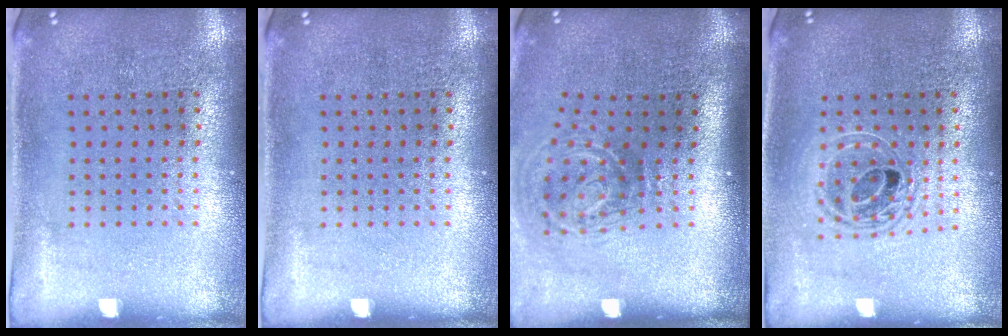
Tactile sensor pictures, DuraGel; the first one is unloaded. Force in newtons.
{"total": 0.0}
{"total": 2.1, "press": 1.2, "slide": 1.6}
{"total": 1.7, "press": 1.4, "slide": 1.0}